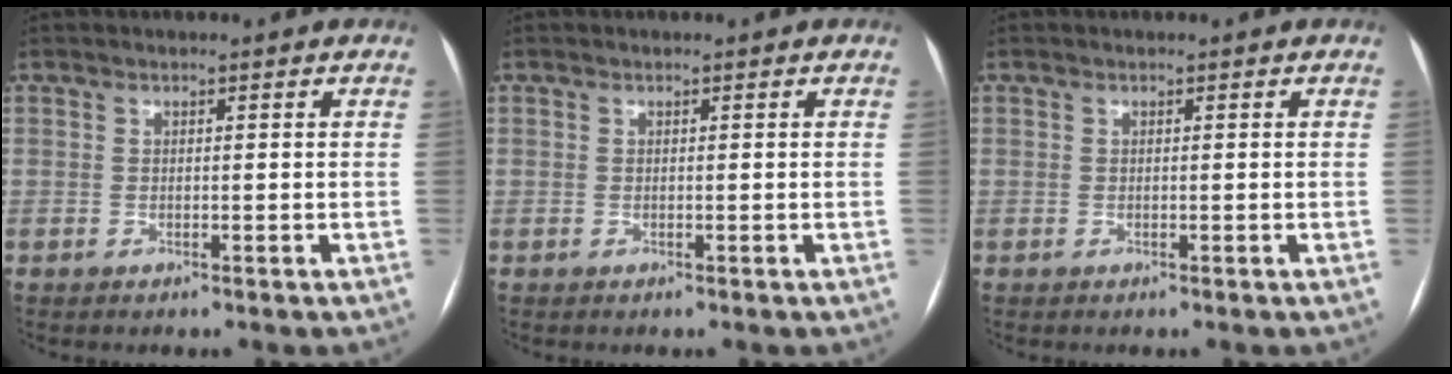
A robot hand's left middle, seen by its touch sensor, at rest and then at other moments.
{"total": 0.0}
{"total": 0.0}